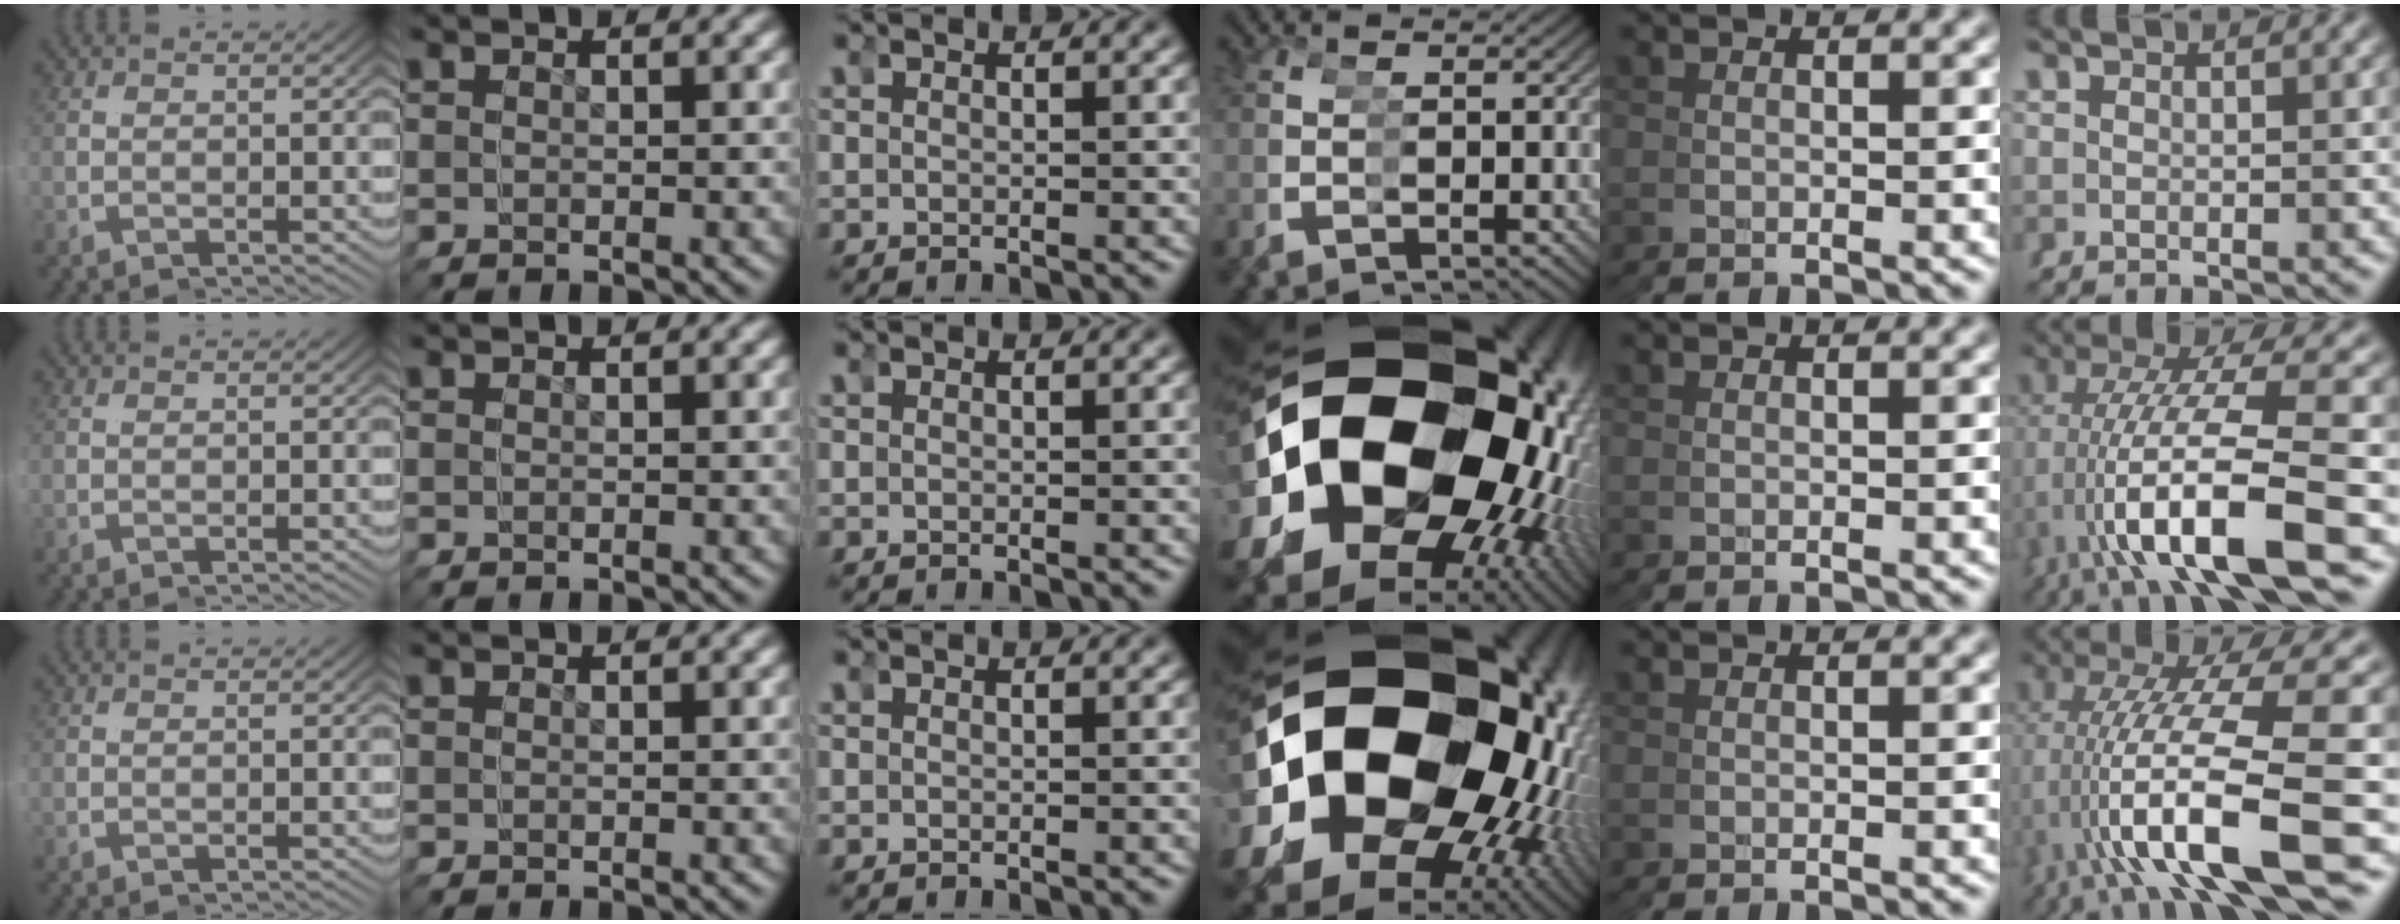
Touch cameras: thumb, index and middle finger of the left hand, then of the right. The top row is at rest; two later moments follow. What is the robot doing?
{"motion": "grasp_and_lifting", "object": "tape"}